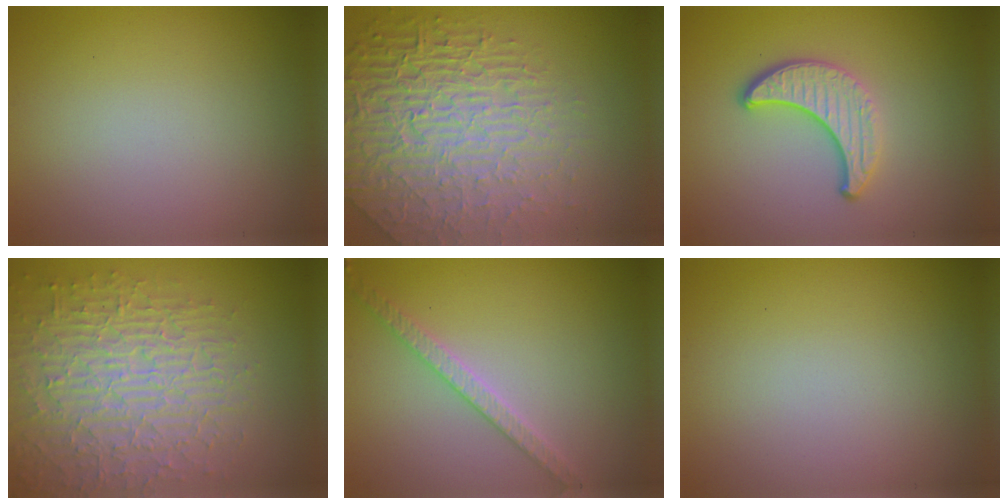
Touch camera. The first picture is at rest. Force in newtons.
{"total": 9.0, "press": 6.1, "slide": 6.6}
{"total": 3.8, "press": 3.0, "slide": 2.3}
{"total": 8.2, "press": 5.9, "slide": 5.7}
{"total": 2.5, "press": 2.4, "slide": 0.4}
{"total": 0.0}